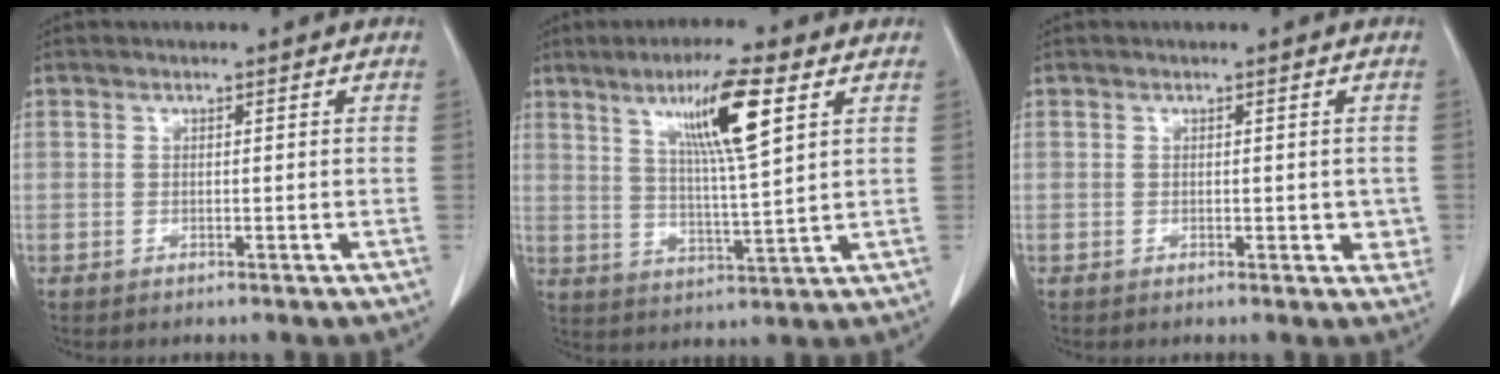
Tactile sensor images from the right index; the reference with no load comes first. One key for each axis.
{"total": 11.0, "fx": 5.0, "fy": 0.1, "fz": 9.7, "tx": -0.174, "ty": 0.001, "tz": 0.087}
{"total": 2.5, "fx": -0.3, "fy": 1.5, "fz": 1.9, "tx": -0.009, "ty": 0.002, "tz": -0.001}